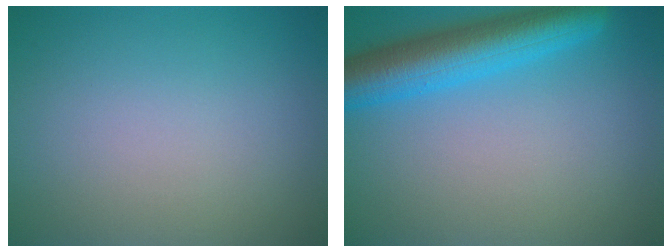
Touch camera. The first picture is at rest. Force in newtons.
{"total": 6.7, "press": 6.7, "slide": 0.2}